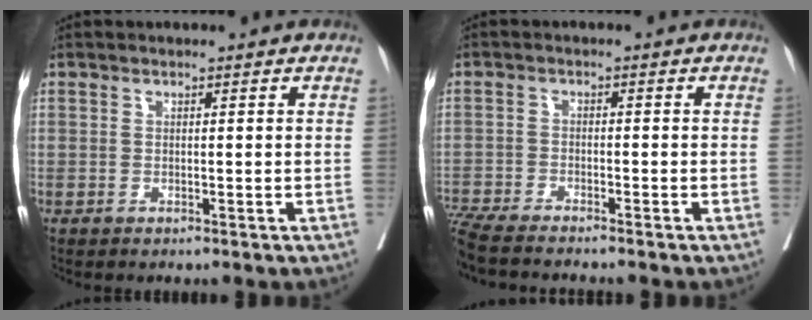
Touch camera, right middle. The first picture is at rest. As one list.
[{"total": 9.1, "force": [-8.2, 0.3, 3.9], "torque": [-0.063, -0.018, -0.140]}]